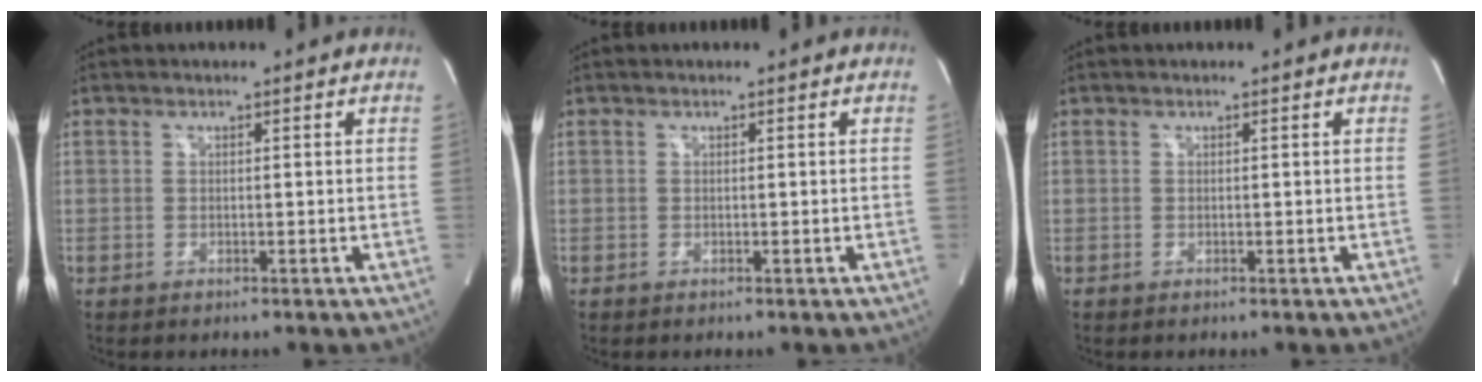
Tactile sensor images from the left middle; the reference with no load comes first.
{"total": 0.0}
{"total": 0.0}